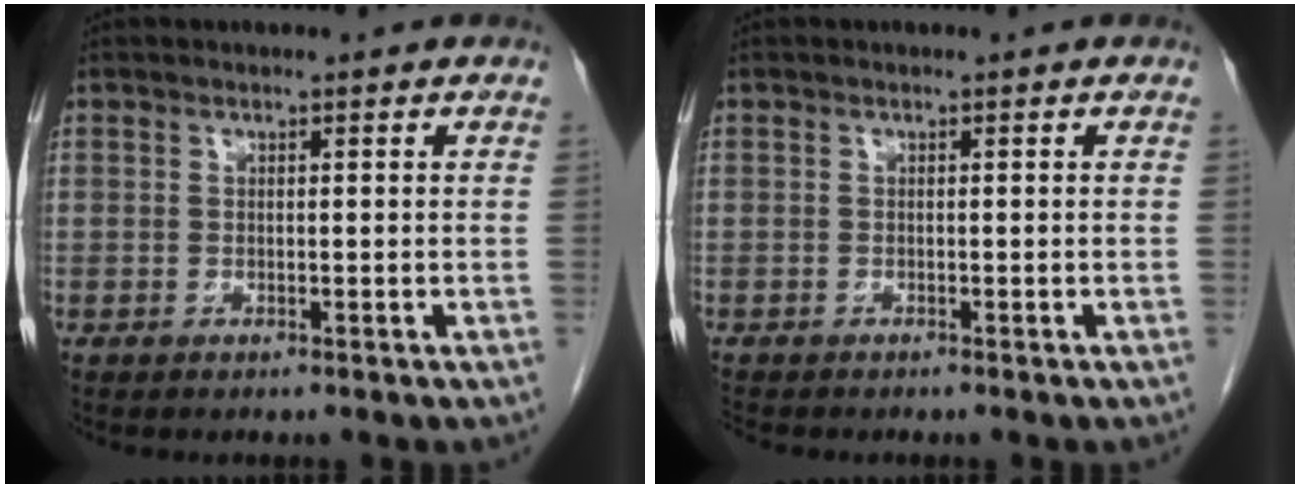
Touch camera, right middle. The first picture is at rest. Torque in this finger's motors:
{"motor_torque": [0.25, -0.12, -0.02, 0.00]}